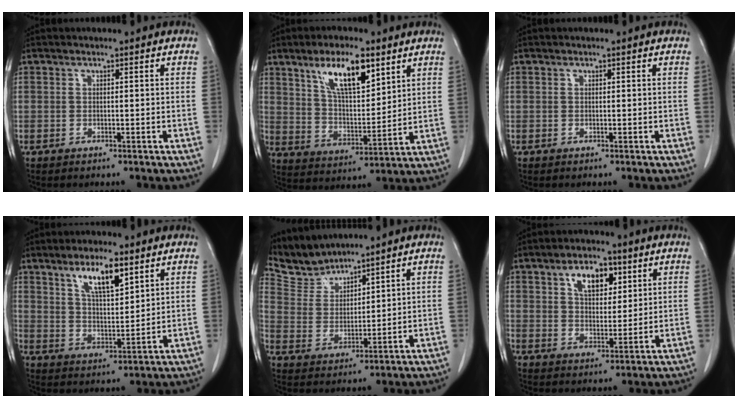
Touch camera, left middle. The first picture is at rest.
{"total": 11.6, "force": [6.8, 3.5, 8.7], "torque": [-0.158, 0.004, 0.128]}
{"total": 0.0}
{"total": 8.3, "force": [5.0, 2.1, 6.3], "torque": [-0.117, 0.000, 0.093]}
{"total": 6.3, "force": [6.2, 0.8, -0.3], "torque": [-0.003, 0.005, 0.140]}
{"total": 7.2, "force": [3.5, 3.8, 5.1], "torque": [-0.083, 0.009, 0.061]}